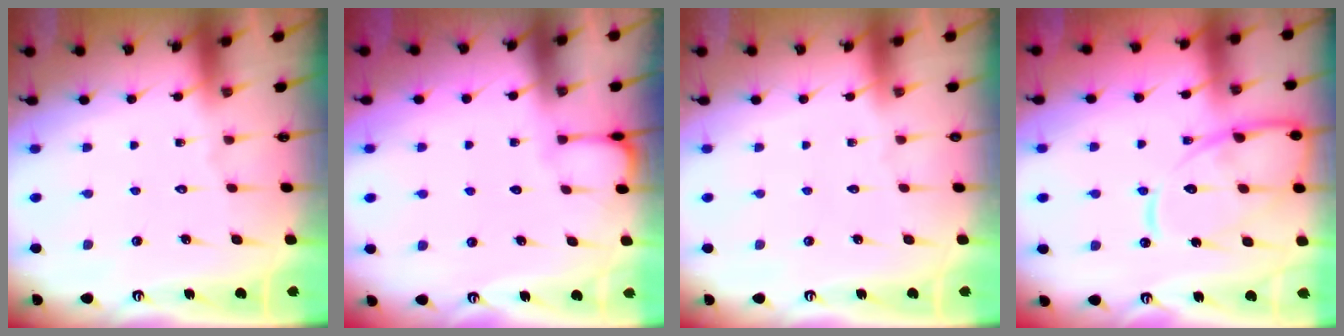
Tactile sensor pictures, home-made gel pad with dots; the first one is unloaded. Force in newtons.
{"total": 0.8, "press": 0.8, "slide": 0.0}
{"total": 0.0}
{"total": 14.5, "press": 14.4, "slide": 1.4}